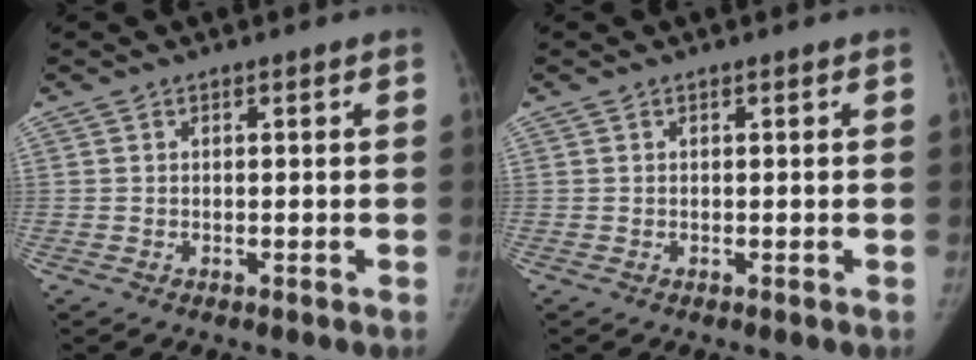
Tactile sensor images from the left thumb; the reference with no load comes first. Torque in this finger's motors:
{"motor_torque": [0.05, 0.03, 0.19, 0.08, 0.00]}